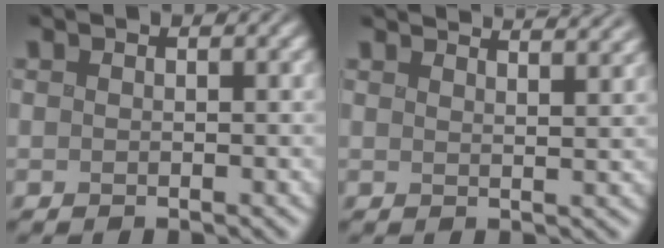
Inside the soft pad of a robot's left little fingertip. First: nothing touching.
{"total": 6.0, "force": [5.3, 1.6, 2.5], "torque": [-0.007, 0.032, 0.032]}